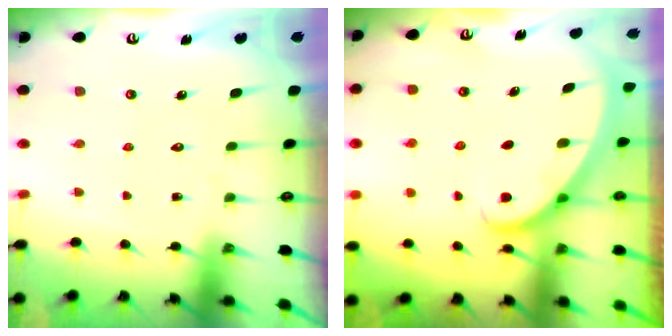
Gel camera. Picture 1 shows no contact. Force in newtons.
{"total": 2.8, "press": 2.8, "slide": 0.2}